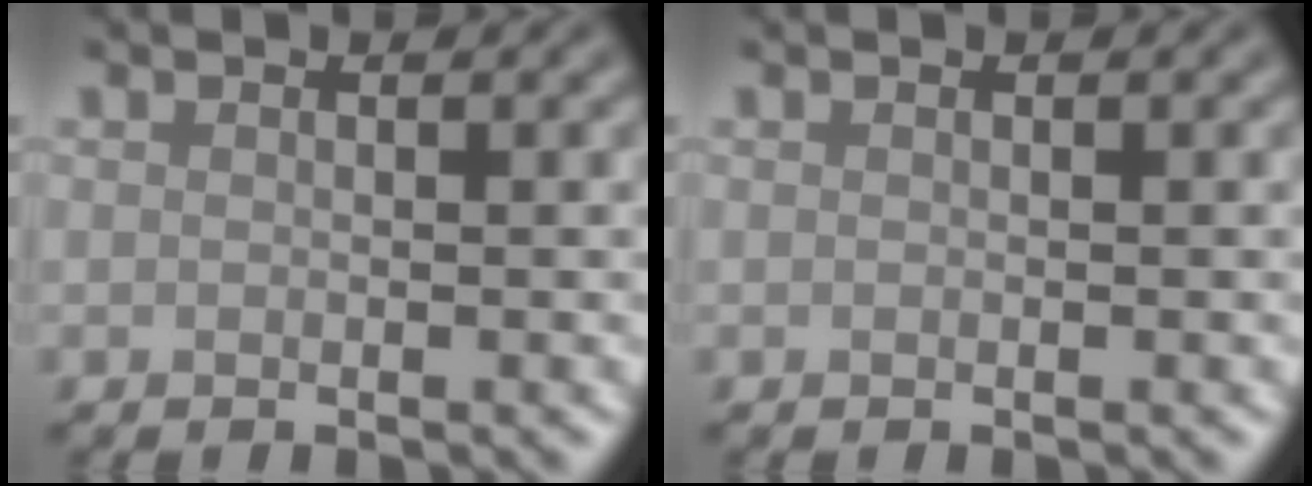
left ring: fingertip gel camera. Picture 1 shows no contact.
{"total": 0.0}